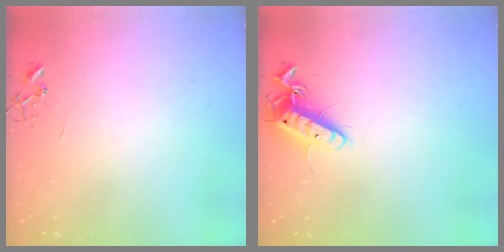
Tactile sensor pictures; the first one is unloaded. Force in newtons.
{"total": 12.4, "press": 12.4, "slide": 1.1}